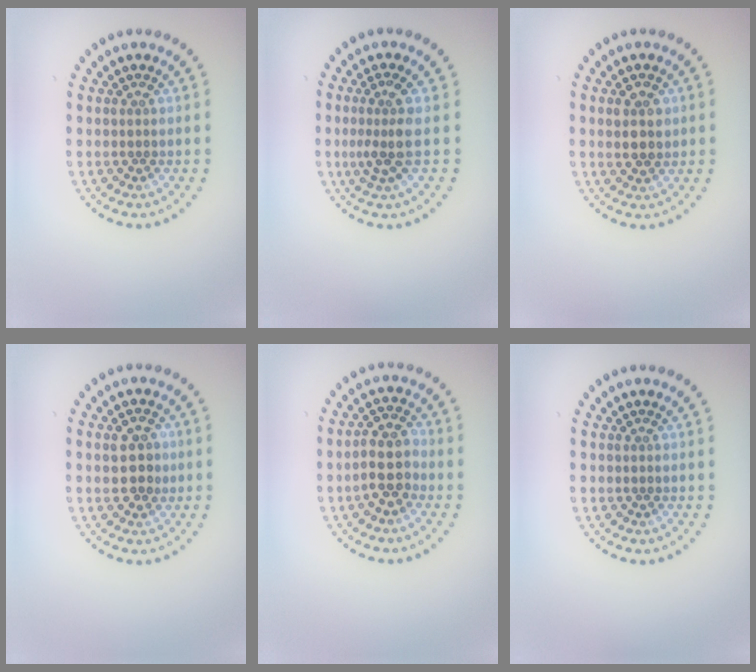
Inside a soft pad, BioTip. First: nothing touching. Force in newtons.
{"total": 2.7, "press": 2.0, "slide": 1.8}
{"total": 2.6, "press": 2.5, "slide": 0.6}
{"total": 2.9, "press": 2.9, "slide": 0.3}
{"total": 3.5, "press": 3.3, "slide": 1.2}
{"total": 0.0}